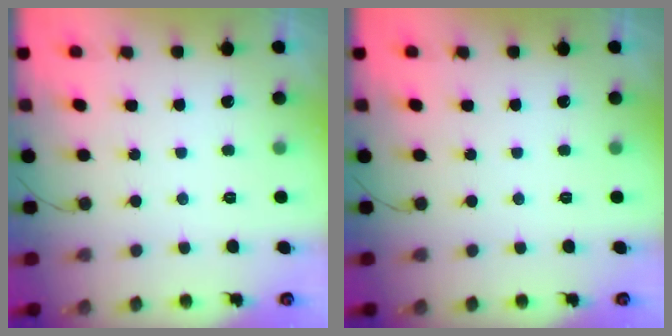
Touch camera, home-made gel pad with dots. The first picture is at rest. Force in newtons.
{"total": 0.0}